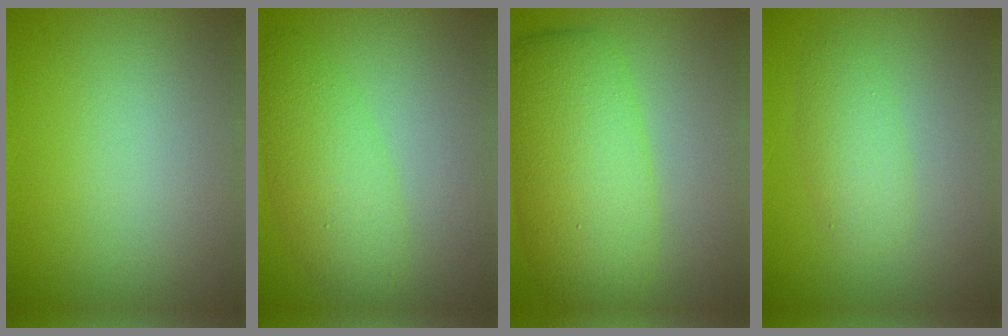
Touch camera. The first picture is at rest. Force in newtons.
{"total": 4.3, "press": 4.3, "slide": 0.1}
{"total": 8.2, "press": 8.2, "slide": 0.1}
{"total": 2.4, "press": 2.4, "slide": 0.0}